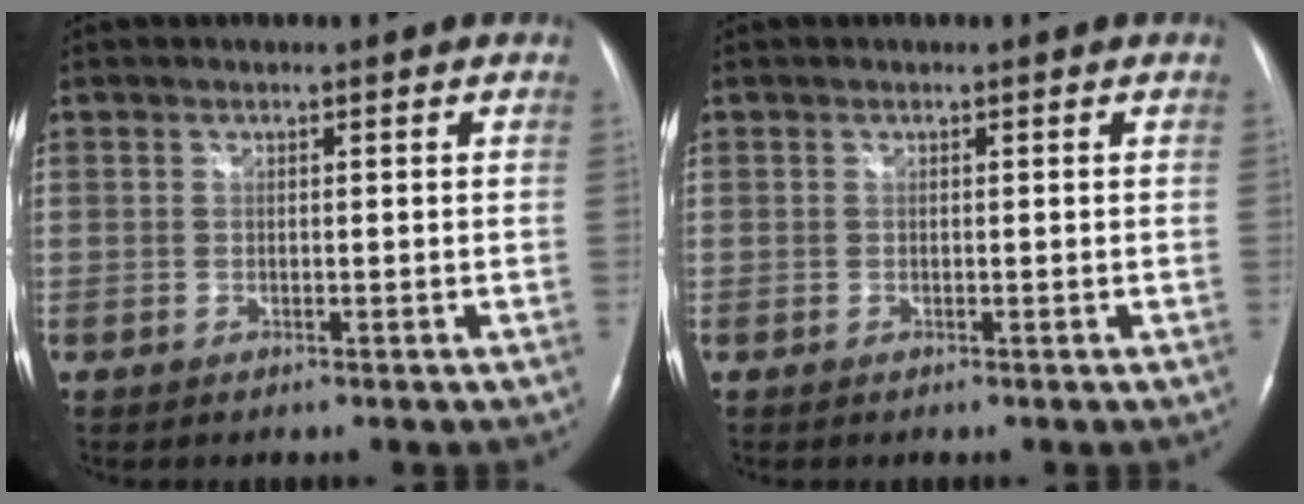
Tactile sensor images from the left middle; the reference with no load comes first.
{"total": 0.0}